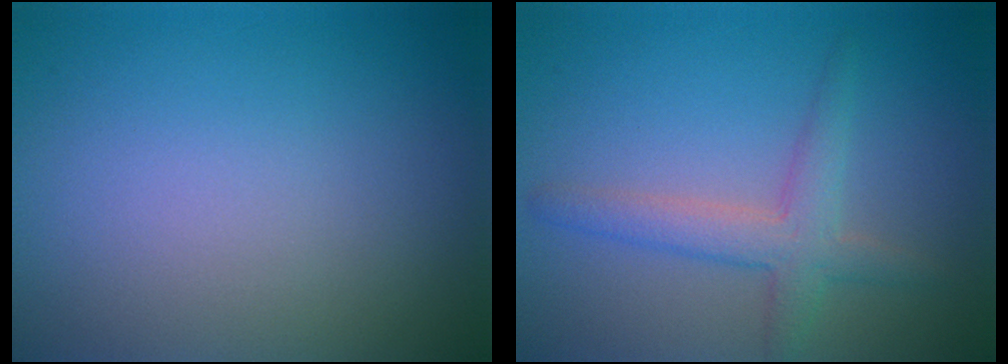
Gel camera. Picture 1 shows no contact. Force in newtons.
{"total": 3.4, "press": 3.3, "slide": 0.3}